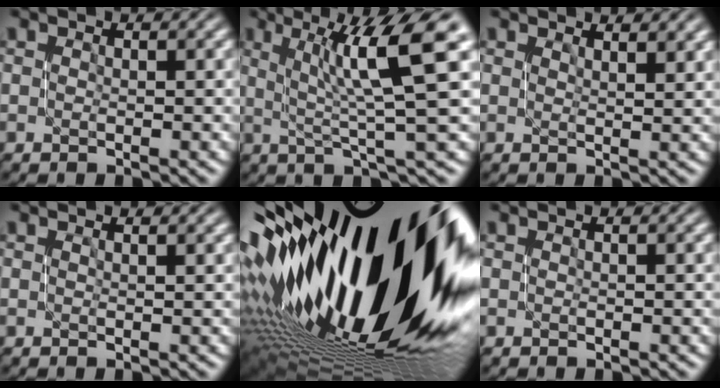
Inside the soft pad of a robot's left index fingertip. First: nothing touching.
{"total": 8.6, "force": [2.8, 1.5, 8.0], "torque": [-0.108, 0.010, 0.049]}
{"total": 2.8, "force": [2.3, 0.9, 1.4], "torque": [-0.013, 0.004, 0.030]}
{"total": 0.7, "force": [0.5, 0.2, 0.4], "torque": [-0.001, 0.002, 0.008]}
{"total": 22.3, "force": [3.2, 9.6, 19.9], "torque": [-0.336, -0.021, 0.040]}
{"total": 0.0}